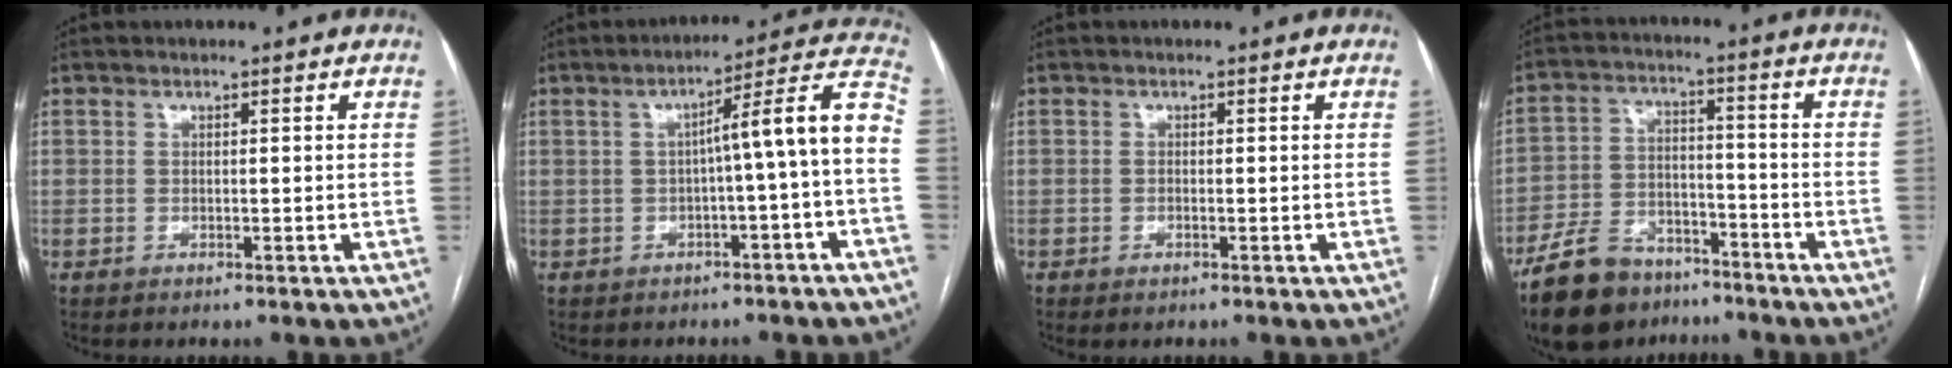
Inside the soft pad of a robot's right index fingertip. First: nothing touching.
{"total": 10.2, "force": [-1.4, -0.4, 10.1], "torque": [-0.128, 0.035, -0.023]}
{"total": 0.6, "force": [-0.4, 0.1, 0.4], "torque": [-0.006, -0.001, -0.005]}
{"total": 12.6, "force": [-9.5, 6.6, 5.1], "torque": [-0.103, 0.008, -0.163]}